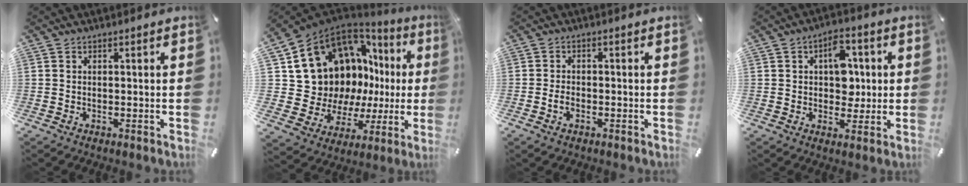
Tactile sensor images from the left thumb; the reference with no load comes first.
{"total": 17.9, "force": [6.9, 13.9, 8.8], "torque": [-0.149, -0.068, 0.166]}
{"total": 2.5, "force": [-0.9, 1.5, 1.7], "torque": [-0.039, 0.002, -0.019]}
{"total": 9.2, "force": [1.5, 6.6, 6.2], "torque": [-0.069, -0.002, 0.020]}